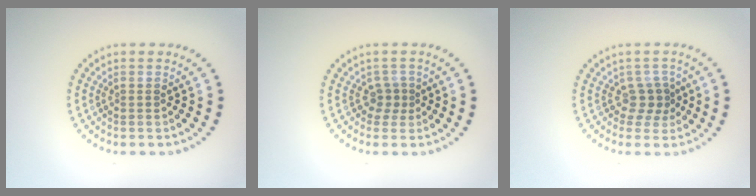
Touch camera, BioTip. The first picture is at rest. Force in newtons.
{"total": 1.4, "press": 1.1, "slide": 0.9}
{"total": 2.0, "press": 1.5, "slide": 1.3}